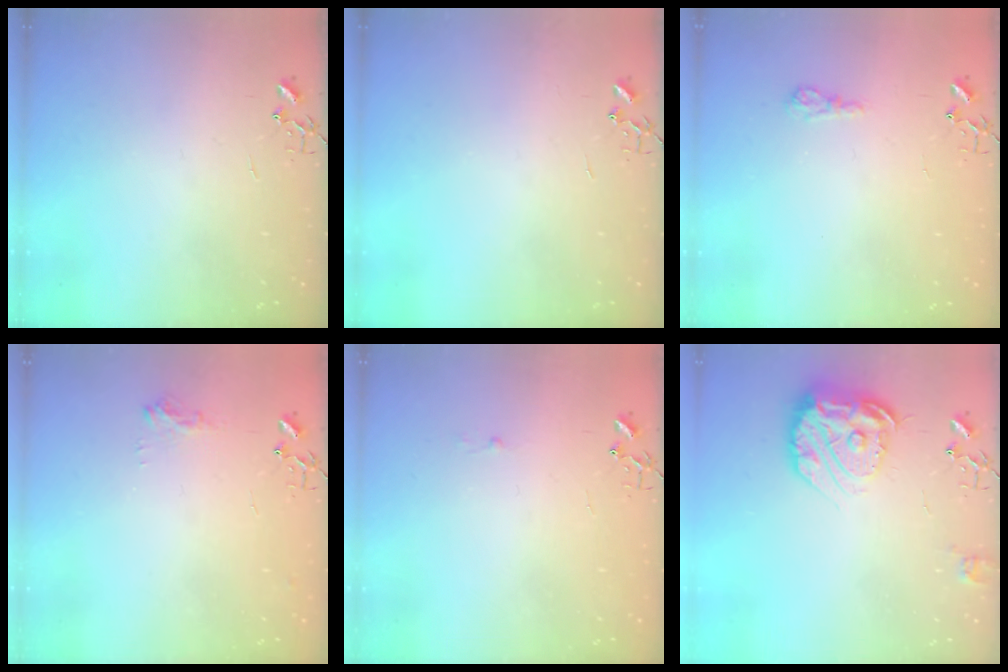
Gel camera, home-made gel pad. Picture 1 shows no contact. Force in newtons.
{"total": 0.0}
{"total": 6.5, "press": 6.5, "slide": 0.7}
{"total": 8.2, "press": 8.2, "slide": 0.9}
{"total": 1.8, "press": 1.8, "slide": 0.2}
{"total": 17.2, "press": 17.1, "slide": 1.4}